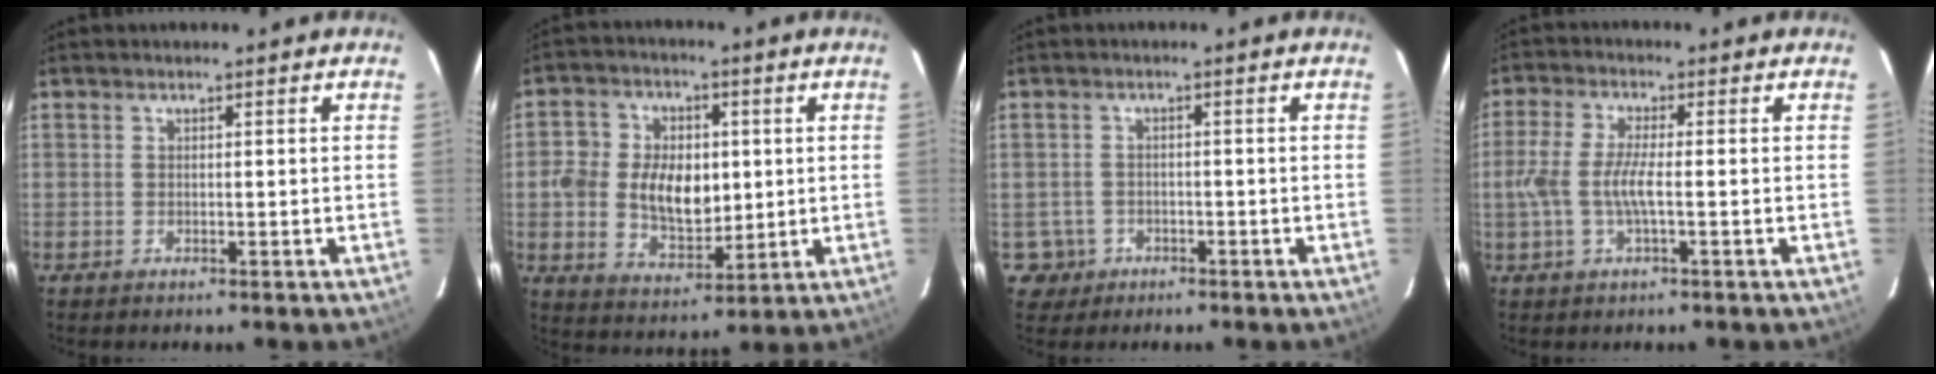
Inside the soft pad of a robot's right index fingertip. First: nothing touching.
{"total": 11.4, "force": [0.1, 8.1, 8.1], "torque": [-0.163, 0.009, 0.006]}
{"total": 4.2, "force": [-1.6, 3.9, 0.1], "torque": [-0.013, 0.013, -0.022]}
{"total": 6.5, "force": [-1.1, 1.3, 6.3], "torque": [-0.133, -0.001, -0.022]}